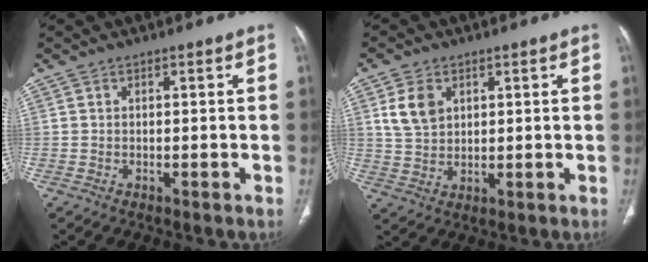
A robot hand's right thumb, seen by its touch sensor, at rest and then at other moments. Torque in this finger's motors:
{"motor_torque": [-0.29, 0.34, 0.67, 0.18, 0.04]}